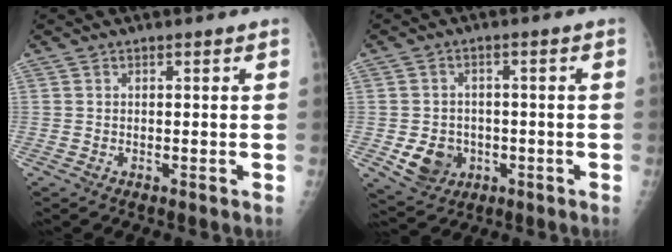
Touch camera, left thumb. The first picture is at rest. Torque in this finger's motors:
{"motor_torque": [-0.16, 0.17, 0.01, 0.01, 0.01]}